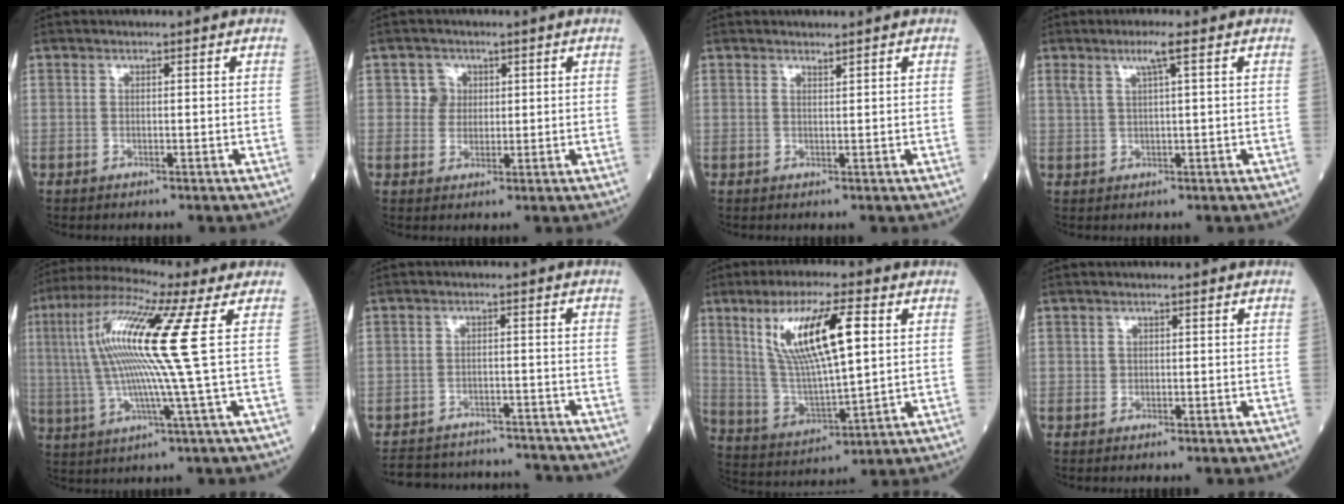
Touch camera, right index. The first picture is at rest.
{"total": 2.7, "force": [0.9, 2.6, 0.0], "torque": [0.006, 0.003, 0.013]}
{"total": 0.6, "force": [0.5, -0.1, 0.1], "torque": [-0.014, -0.006, 0.014]}
{"total": 3.0, "force": [1.6, -0.4, 2.5], "torque": [-0.055, 0.007, 0.034]}
{"total": 15.1, "force": [2.6, -1.4, 14.8], "torque": [-0.299, 0.016, 0.043]}
{"total": 13.6, "force": [-12.9, 3.4, 2.5], "torque": [-0.047, 0.019, -0.170]}
{"total": 14.4, "force": [5.0, 2.5, 13.2], "torque": [-0.263, 0.008, 0.101]}
{"total": 0.0}